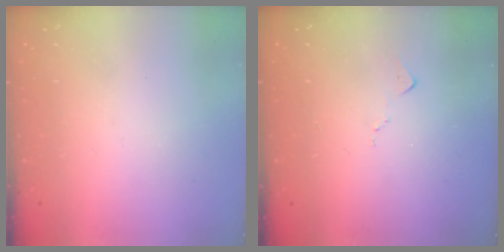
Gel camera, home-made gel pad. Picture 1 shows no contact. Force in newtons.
{"total": 5.9, "press": 5.8, "slide": 0.8}